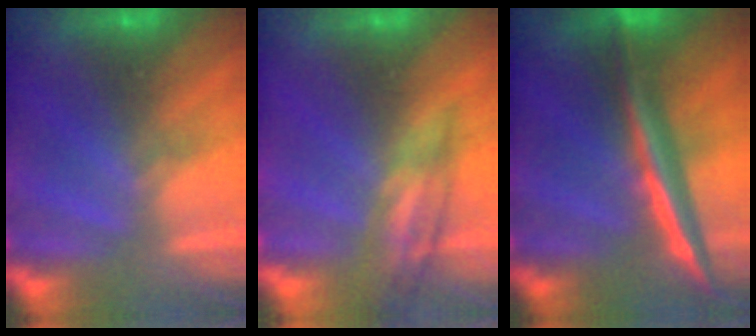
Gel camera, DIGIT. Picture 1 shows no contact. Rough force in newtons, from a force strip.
{"total": 2.5}
{"total": 2.8}